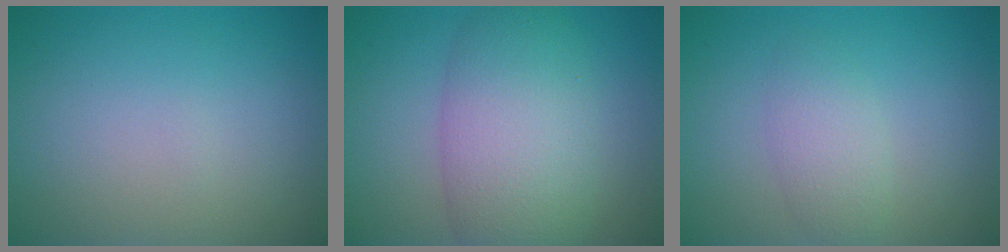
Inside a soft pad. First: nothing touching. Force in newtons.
{"total": 8.0, "press": 8.0, "slide": 0.2}
{"total": 2.3, "press": 2.3, "slide": 0.1}